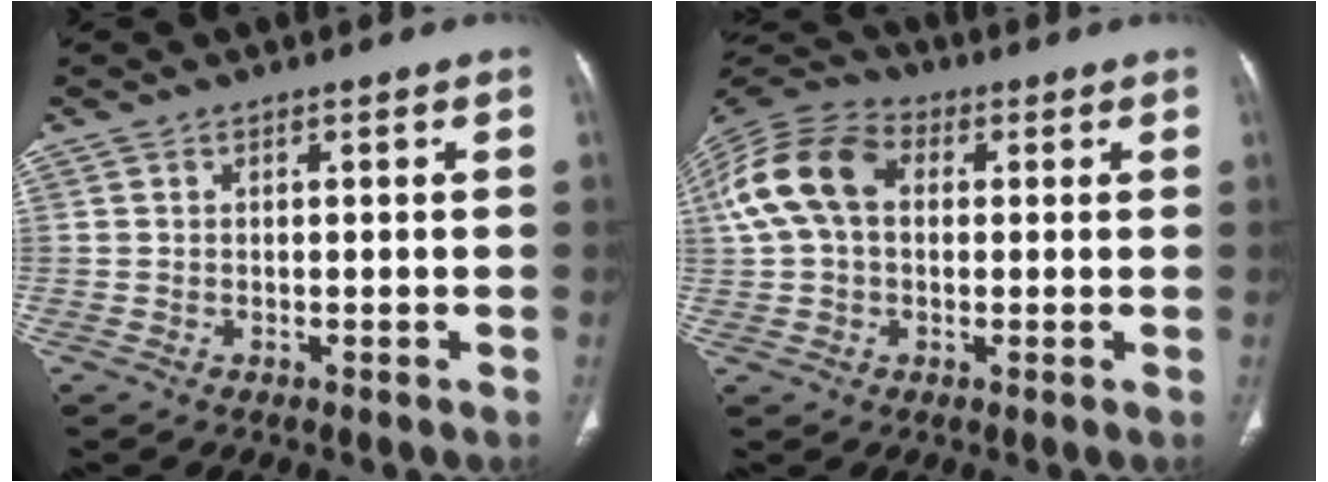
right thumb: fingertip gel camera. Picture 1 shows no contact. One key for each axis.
{"total": 13.3, "fx": 2.1, "fy": 9.2, "fz": 9.3, "tx": -0.188, "ty": 0.035, "tz": 0.031}